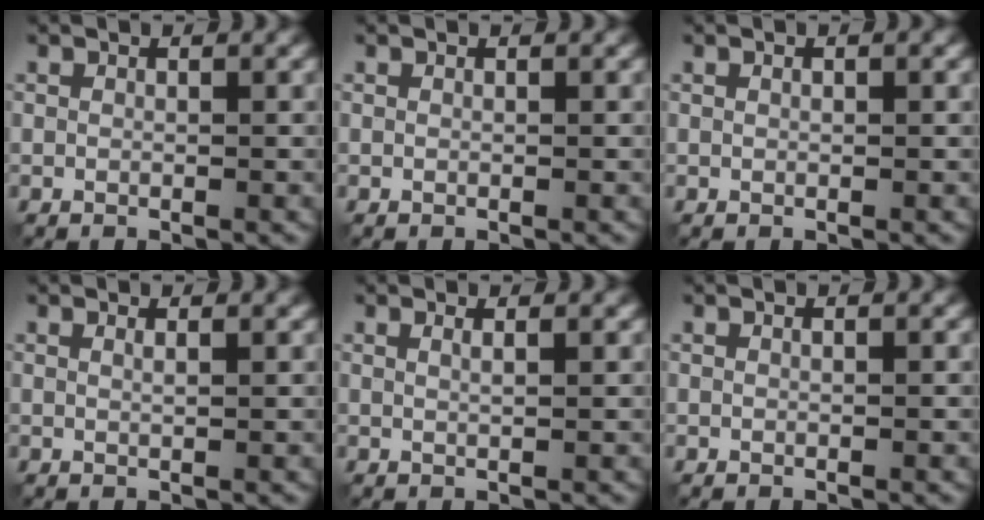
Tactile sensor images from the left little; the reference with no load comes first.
{"total": 0.0}
{"total": 0.5, "force": [0.2, 0.2, 0.4], "torque": [-0.008, 0.002, 0.002]}
{"total": 1.0, "force": [0.6, 0.4, 0.8], "torque": [-0.006, -0.003, 0.003]}
{"total": 1.5, "force": [0.8, 0.6, 1.1], "torque": [-0.006, -0.001, -0.001]}
{"total": 0.0}